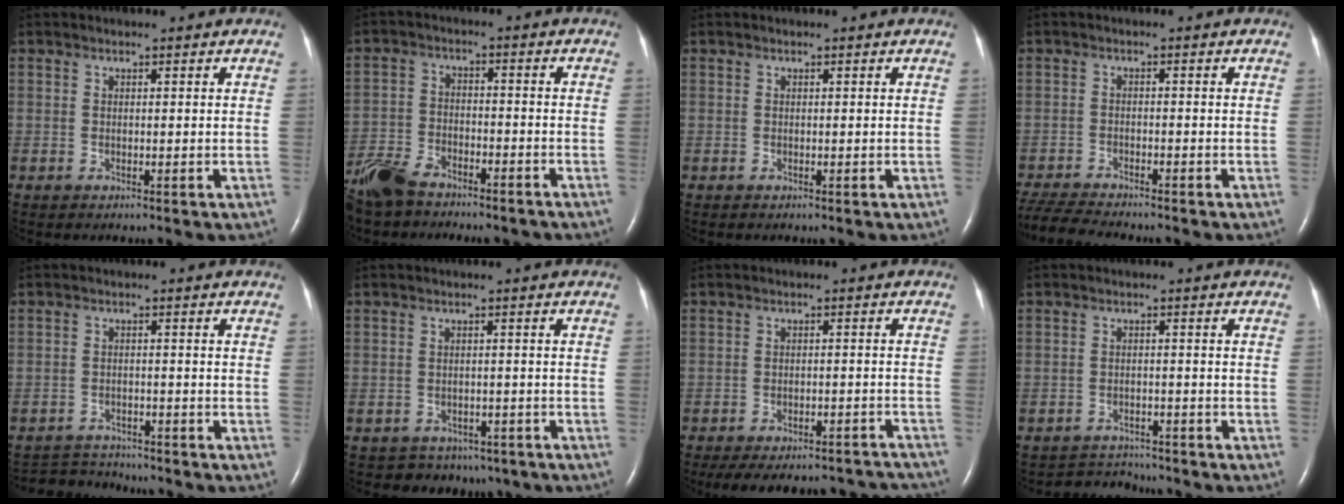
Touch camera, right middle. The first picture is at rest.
{"total": 11.7, "force": [-9.6, 4.5, 4.9], "torque": [-0.107, -0.009, -0.161]}
{"total": 0.0}
{"total": 7.9, "force": [-7.4, 0.4, 2.8], "torque": [-0.052, -0.018, -0.125]}
{"total": 5.3, "force": [-5.2, 0.7, -0.4], "torque": [-0.001, -0.001, -0.087]}
{"total": 5.8, "force": [-4.3, 3.8, 0.4], "torque": [-0.004, 0.015, -0.045]}
{"total": 20.1, "force": [-18.0, 6.1, 6.4], "torque": [-0.115, 0.003, -0.216]}
{"total": 4.1, "force": [-3.9, 0.7, -0.9], "torque": [0.007, 0.003, -0.061]}